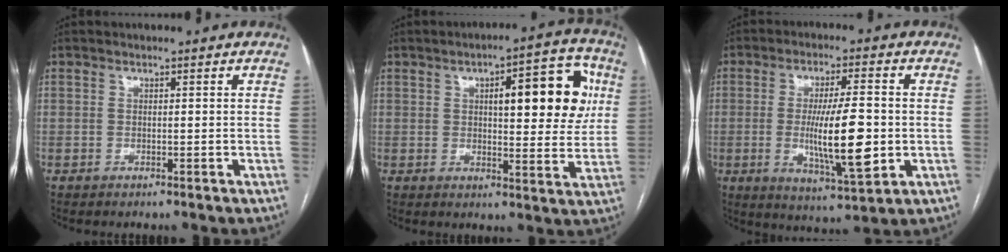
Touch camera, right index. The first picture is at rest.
{"total": 13.5, "force": [3.7, 4.1, 12.3], "torque": [-0.154, 0.027, 0.046]}
{"total": 12.2, "force": [-1.3, 1.9, 12.0], "torque": [-0.209, -0.016, -0.018]}